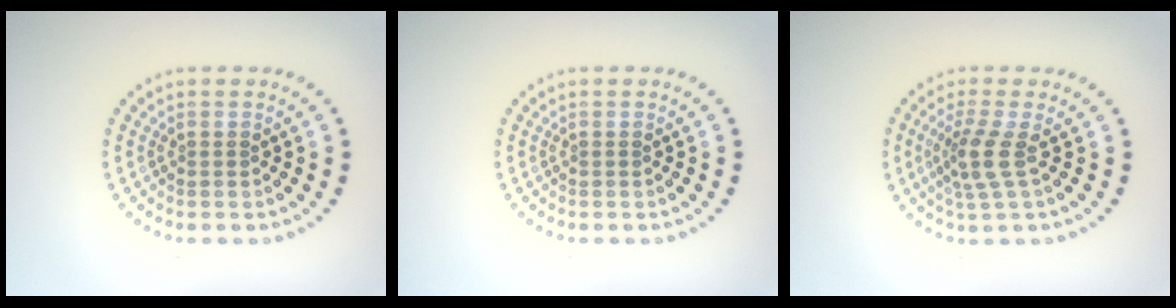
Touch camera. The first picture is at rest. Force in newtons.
{"total": 0.0}
{"total": 2.9, "press": 2.2, "slide": 1.8}